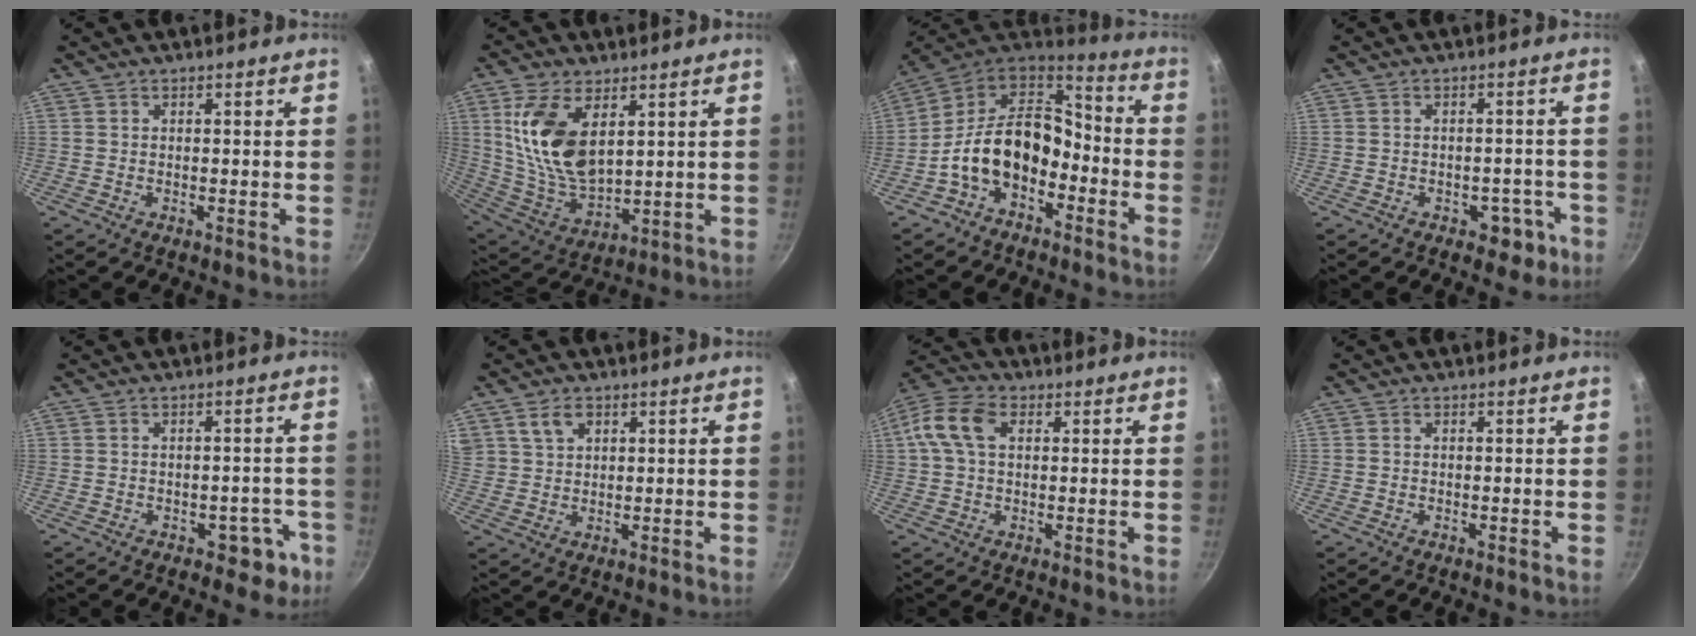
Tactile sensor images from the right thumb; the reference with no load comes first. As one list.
[{"total": 16.4, "force": [5.3, 8.9, 12.7], "torque": [-0.236, -0.038, 0.115]}, {"total": 15.8, "force": [-4.6, 10.6, 10.8], "torque": [-0.163, 0.065, -0.098]}, {"total": 5.0, "force": [-2.4, 3.5, 2.8], "torque": [-0.012, 0.025, -0.014]}, {"total": 5.6, "force": [-2.7, 3.6, 3.3], "torque": [-0.009, 0.031, -0.017]}, {"total": 4.7, "force": [2.5, 3.3, 2.4], "torque": [-0.031, -0.002, 0.050]}, {"total": 9.2, "force": [2.0, 6.0, 6.8], "torque": [-0.130, 0.023, 0.023]}, {"total": 0.0}]